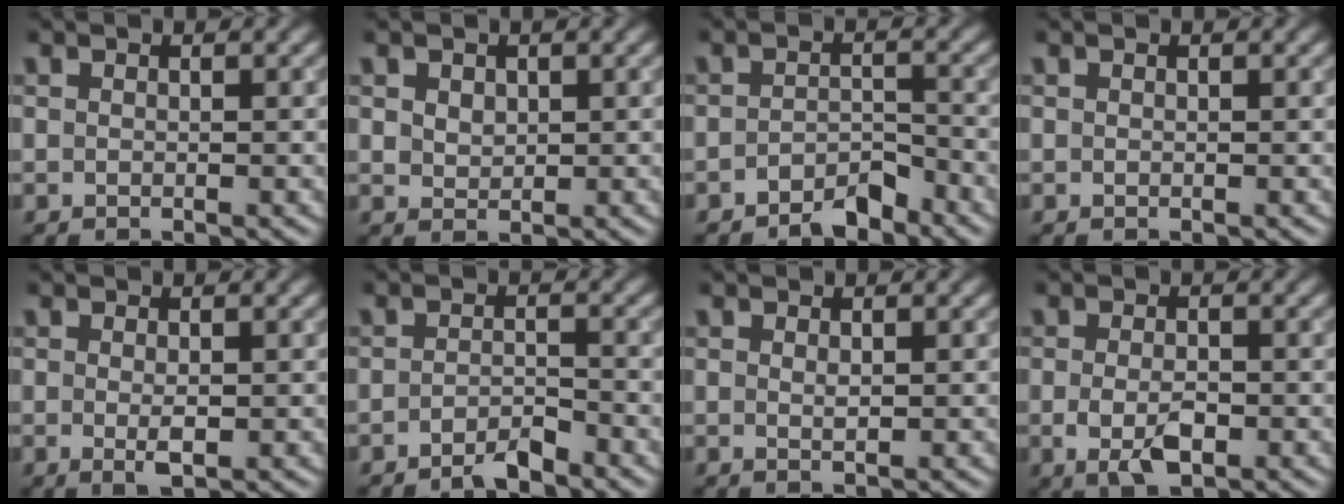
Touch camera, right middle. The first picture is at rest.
{"total": 1.5, "force": [0.6, 1.1, 0.7], "torque": [-0.013, -0.001, 0.014]}
{"total": 2.5, "force": [-2.2, 0.8, 1.0], "torque": [-0.013, 0.010, -0.040]}
{"total": 0.0}
{"total": 1.5, "force": [-0.1, 0.4, 1.5], "torque": [-0.027, -0.006, 0.000]}
{"total": 2.0, "force": [-1.7, 0.4, 1.1], "torque": [-0.017, 0.005, -0.033]}
{"total": 0.7, "force": [0.2, 0.2, 0.6], "torque": [-0.011, -0.001, 0.005]}
{"total": 2.9, "force": [-0.8, 1.4, 2.5], "torque": [-0.051, -0.008, -0.012]}